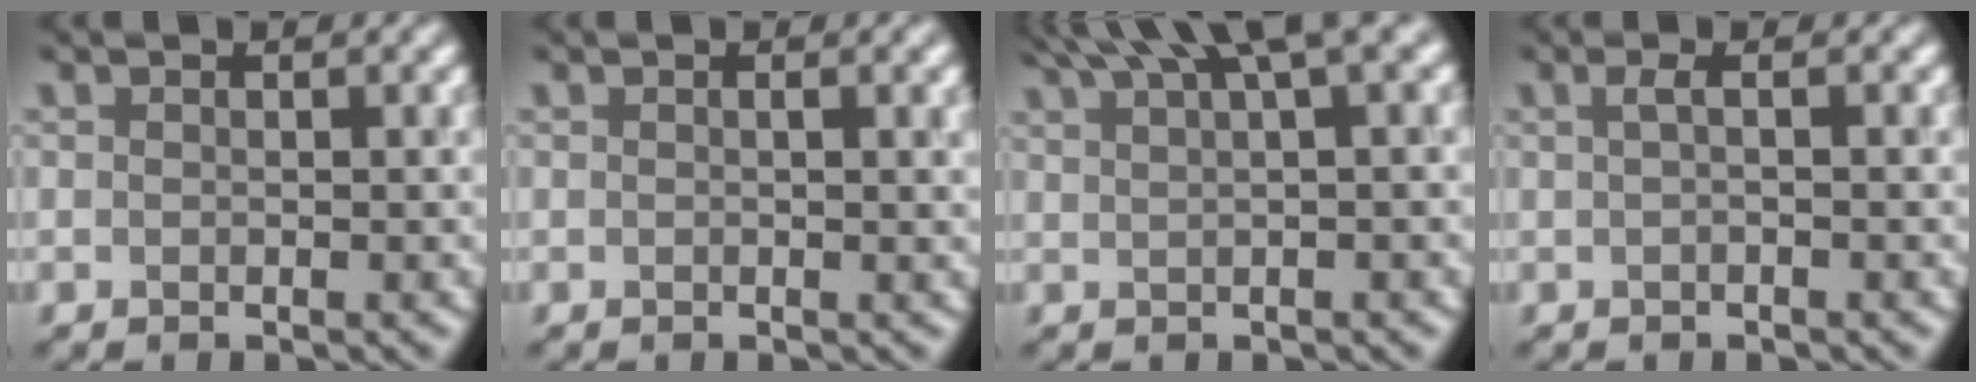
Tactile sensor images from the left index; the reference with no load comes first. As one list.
[{"total": 2.2, "force": [0.4, 0.8, 2.0], "torque": [-0.018, 0.008, -0.003]}, {"total": 6.3, "force": [4.5, 0.9, 4.3], "torque": [-0.050, 0.023, 0.068]}, {"total": 1.0, "force": [0.1, 0.3, 1.0], "torque": [-0.015, 0.003, -0.002]}]